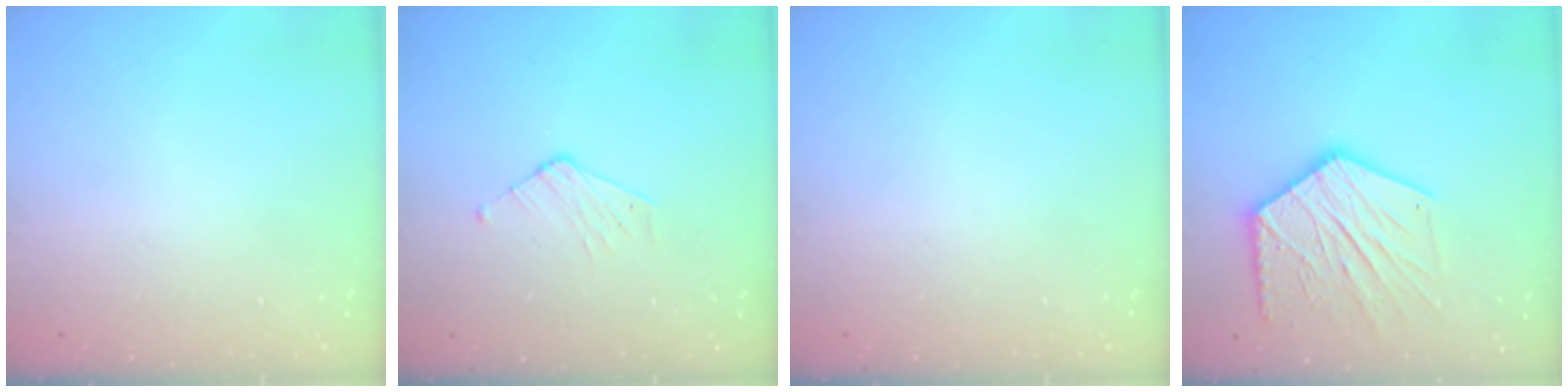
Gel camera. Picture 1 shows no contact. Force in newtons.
{"total": 4.6, "press": 4.6, "slide": 0.5}
{"total": 0.0}
{"total": 17.7, "press": 17.6, "slide": 1.4}